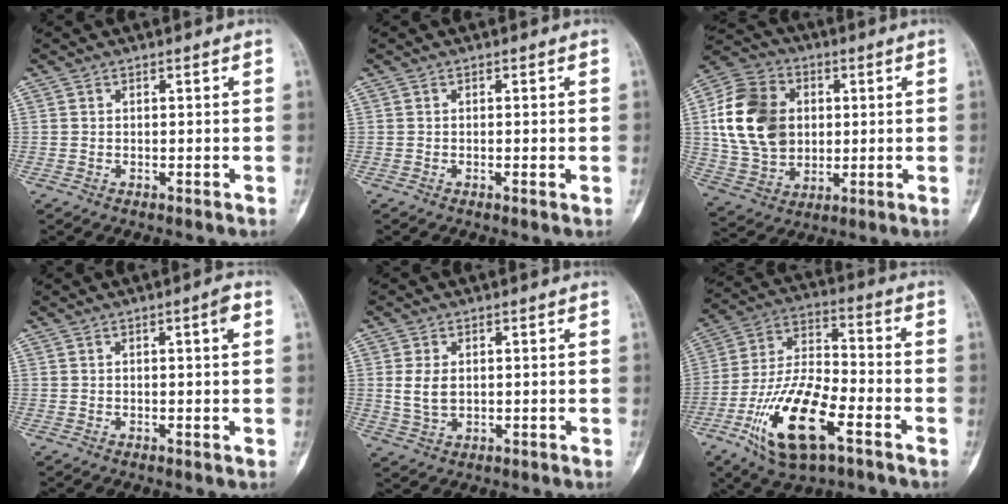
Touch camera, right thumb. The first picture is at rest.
{"total": 1.0, "force": [-0.2, 0.2, 0.9], "torque": [-0.014, -0.002, -0.003]}
{"total": 17.6, "force": [2.4, 13.5, 11.0], "torque": [-0.185, 0.006, 0.046]}
{"total": 3.0, "force": [0.7, 0.4, 2.9], "torque": [-0.041, 0.003, 0.008]}
{"total": 3.3, "force": [0.5, 2.1, 2.5], "torque": [-0.045, -0.003, 0.014]}
{"total": 18.4, "force": [-8.3, 7.5, 14.7], "torque": [-0.278, 0.042, -0.146]}